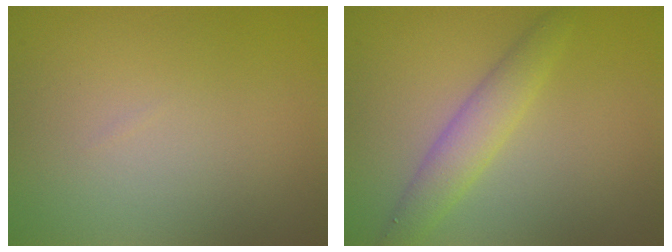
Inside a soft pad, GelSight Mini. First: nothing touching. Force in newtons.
{"total": 3.1, "press": 3.1, "slide": 0.1}